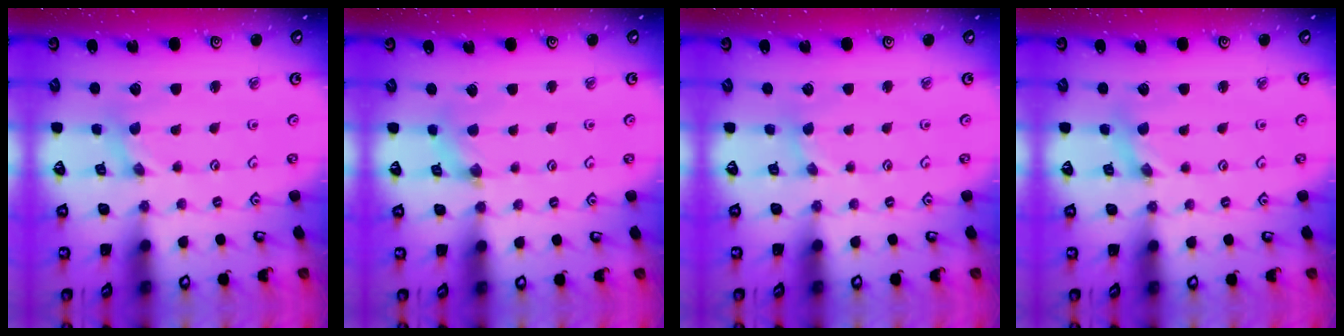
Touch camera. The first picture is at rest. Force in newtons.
{"total": 2.0, "press": 2.0, "slide": 0.4}
{"total": 1.0, "press": 1.0, "slide": 0.2}
{"total": 1.2, "press": 1.2, "slide": 0.3}